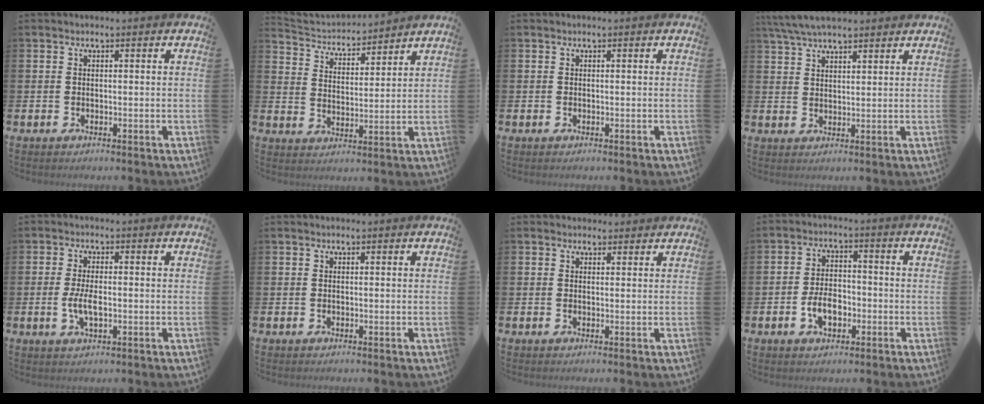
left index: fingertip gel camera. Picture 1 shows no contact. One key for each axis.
{"total": 3.7, "fx": 3.6, "fy": 0.8, "fz": -0.1, "tx": -0.017, "ty": -0.034, "tz": 0.057}
{"total": 0.0}
{"total": 5.5, "fx": 5.0, "fy": 1.2, "fz": 2.0, "tx": -0.046, "ty": -0.012, "tz": 0.092}
{"total": 3.8, "fx": -0.4, "fy": 1.6, "fz": 3.4, "tx": -0.063, "ty": -0.001, "tz": -0.012}
{"total": 0.0}
{"total": 1.3, "fx": 1.2, "fy": 0.6, "fz": 0.0, "tx": 0.019, "ty": -0.002, "tz": 0.017}
{"total": 4.6, "fx": -1.5, "fy": 2.8, "fz": 3.3, "tx": -0.046, "ty": 0.003, "tz": -0.031}